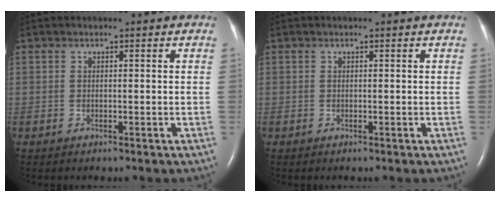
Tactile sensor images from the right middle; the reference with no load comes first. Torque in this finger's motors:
{"motor_torque": [-0.01, 0.01, 0.00, 0.01]}